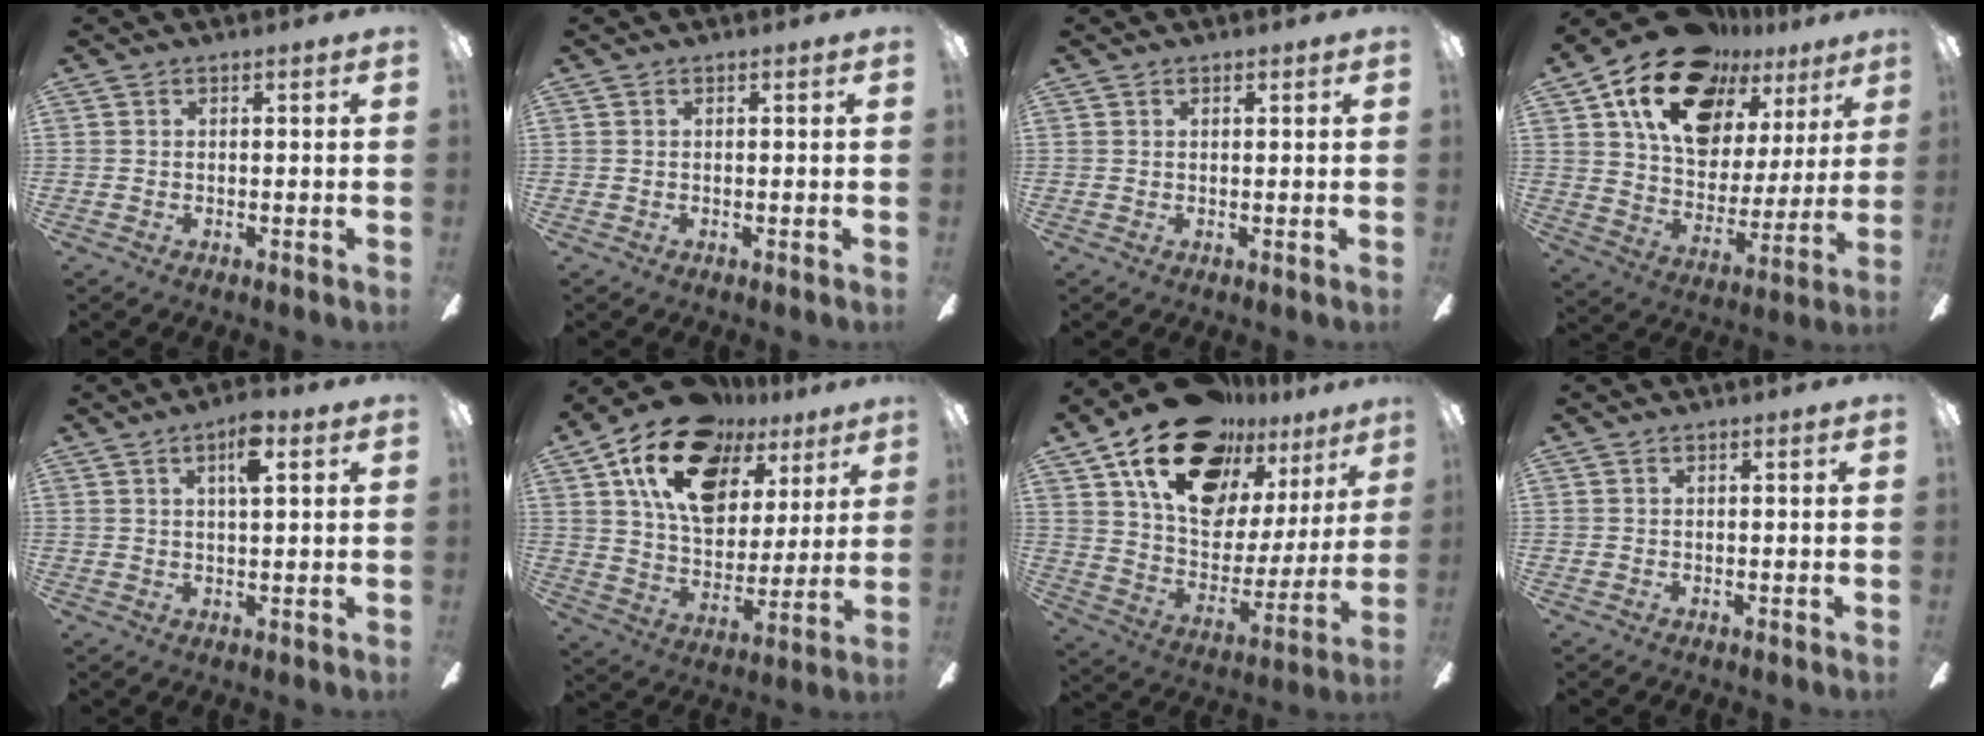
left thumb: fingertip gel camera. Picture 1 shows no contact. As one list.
[{"total": 0.0}, {"total": 0.6, "force": [0.4, 0.3, 0.2], "torque": [-0.005, 0.002, 0.008]}, {"total": 20.5, "force": [13.8, 11.9, 9.4], "torque": [-0.171, -0.078, 0.251]}, {"total": 5.7, "force": [3.0, 1.4, 4.7], "torque": [-0.075, -0.002, 0.043]}, {"total": 20.7, "force": [11.7, 12.6, 11.5], "torque": [-0.204, -0.049, 0.211]}, {"total": 24.0, "force": [15.9, 13.2, 12.2], "torque": [-0.199, -0.089, 0.289]}, {"total": 0.0}]